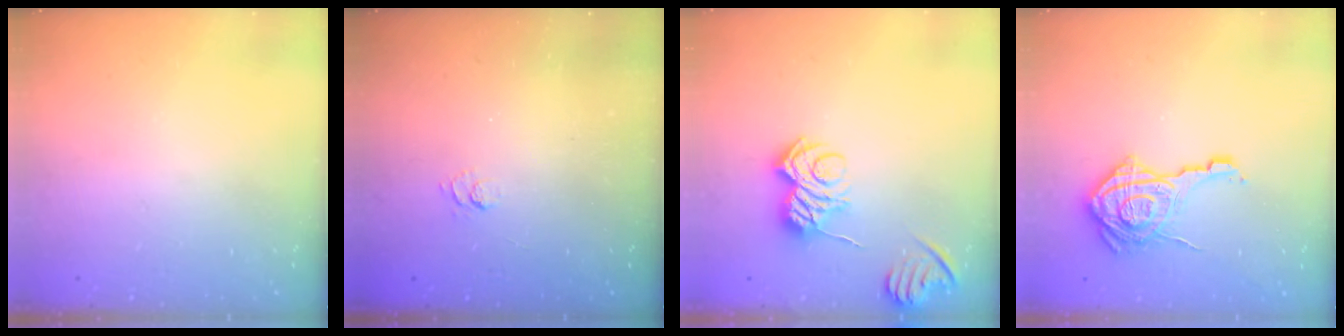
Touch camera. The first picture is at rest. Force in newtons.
{"total": 2.5, "press": 2.0, "slide": 1.4}
{"total": 8.0, "press": 8.0, "slide": 0.7}
{"total": 17.5, "press": 17.5, "slide": 0.7}